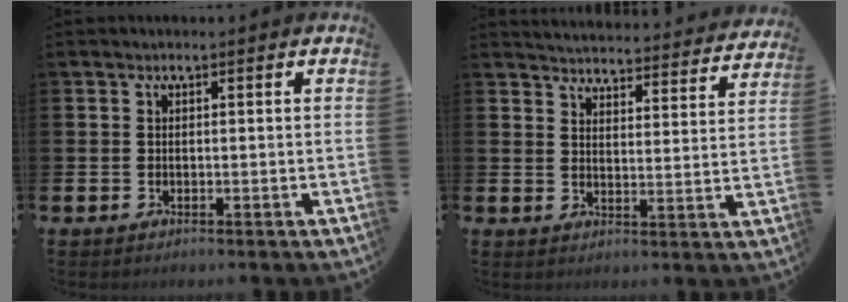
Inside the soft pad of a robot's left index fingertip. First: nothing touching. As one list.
[{"total": 4.6, "force": [4.6, 0.3, 0.3], "torque": [-0.019, -0.042, 0.078]}]